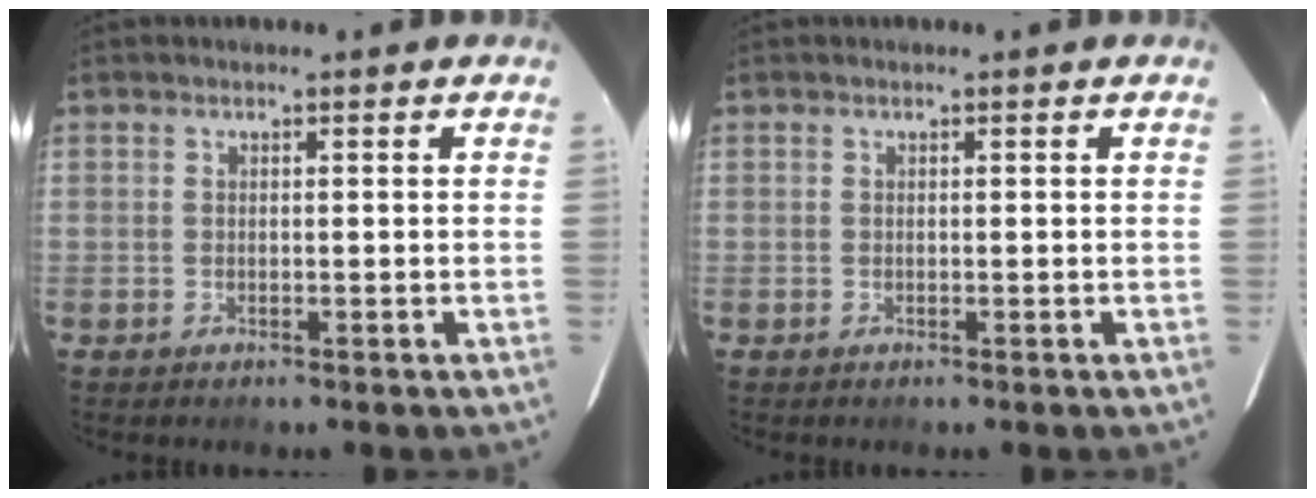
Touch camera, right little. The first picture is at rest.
{"total": 0.0}